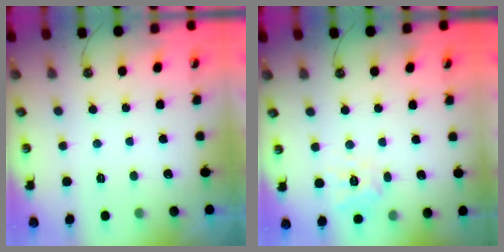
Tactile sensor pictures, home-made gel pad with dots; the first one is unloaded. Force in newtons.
{"total": 10.5, "press": 10.5, "slide": 0.7}